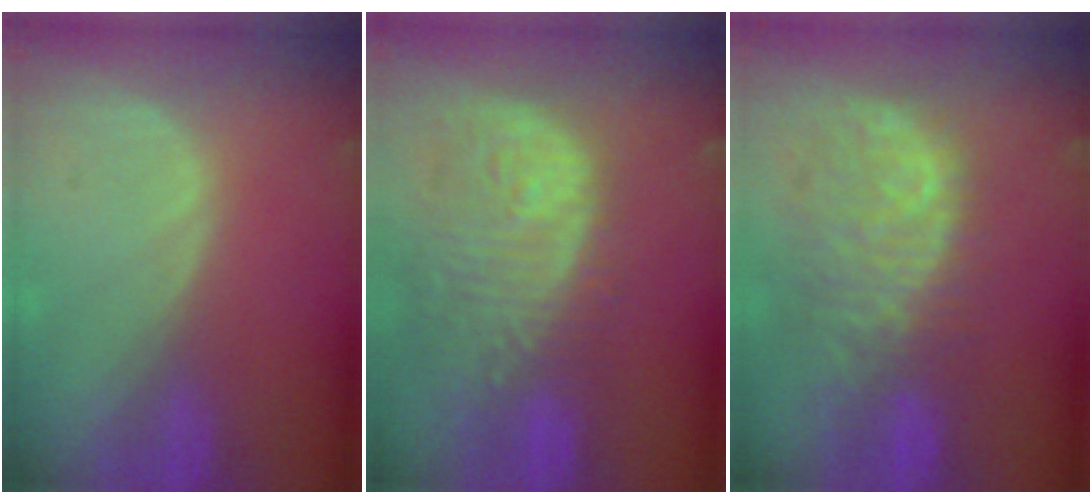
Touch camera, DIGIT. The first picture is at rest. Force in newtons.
{"total": 13.5, "press": 11.4, "slide": 7.3}
{"total": 11.5, "press": 9.7, "slide": 6.1}